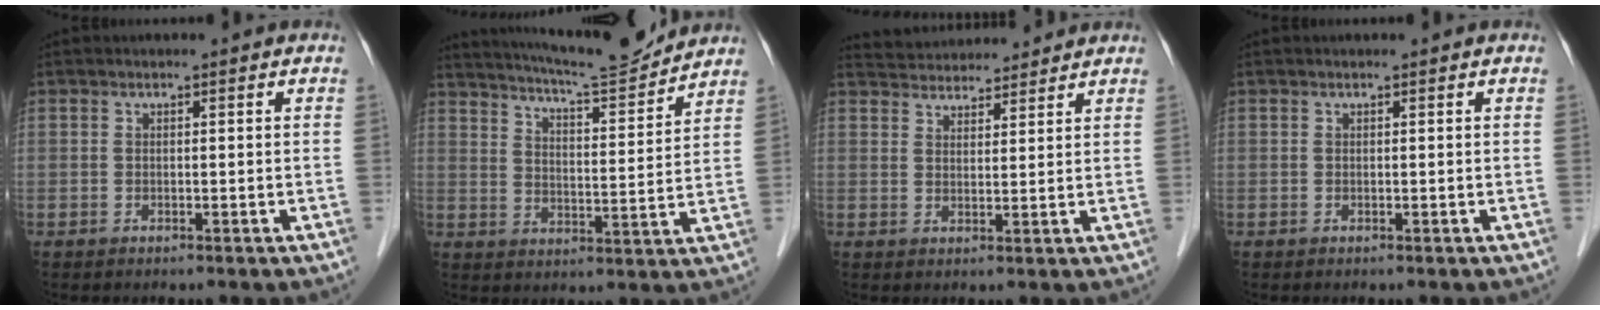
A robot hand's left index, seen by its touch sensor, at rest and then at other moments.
{"total": 13.3, "force": [12.5, 0.1, 4.4], "torque": [-0.079, -0.004, 0.186]}
{"total": 8.2, "force": [7.9, 1.6, 1.2], "torque": [-0.019, 0.028, 0.118]}
{"total": 0.0}